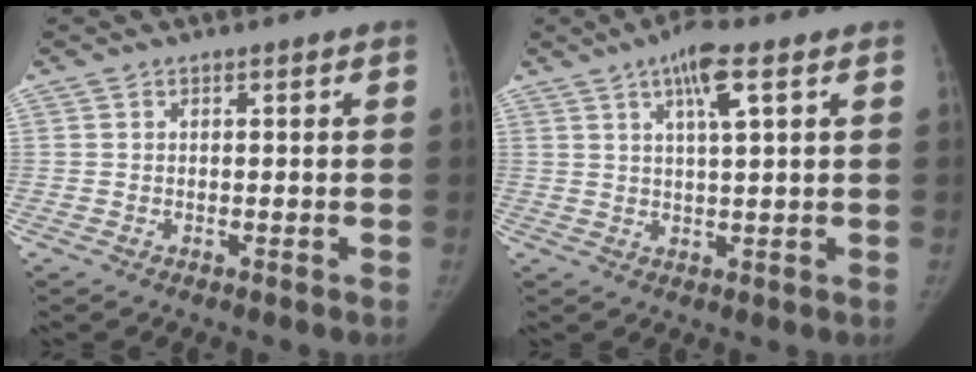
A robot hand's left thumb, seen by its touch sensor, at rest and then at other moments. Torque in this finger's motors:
{"motor_torque": [0.34, -0.24, 1.01, -0.78, 0.12]}